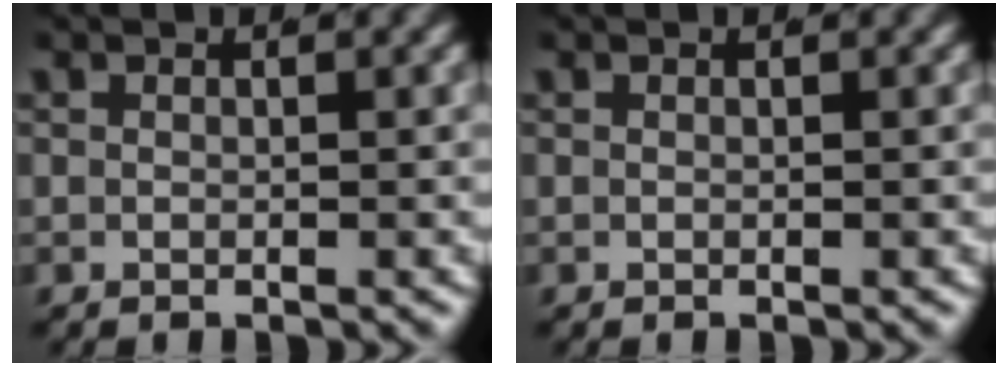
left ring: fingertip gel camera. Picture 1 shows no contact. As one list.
[{"total": 0.0}]